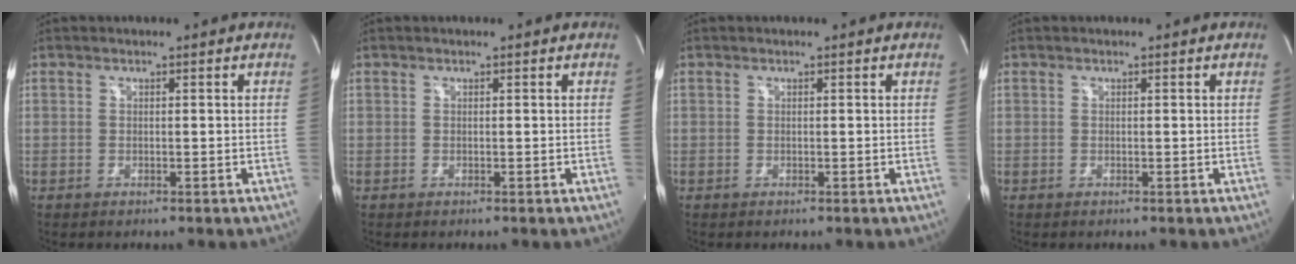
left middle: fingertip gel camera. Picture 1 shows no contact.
{"total": 0.0}
{"total": 0.0}
{"total": 0.0}